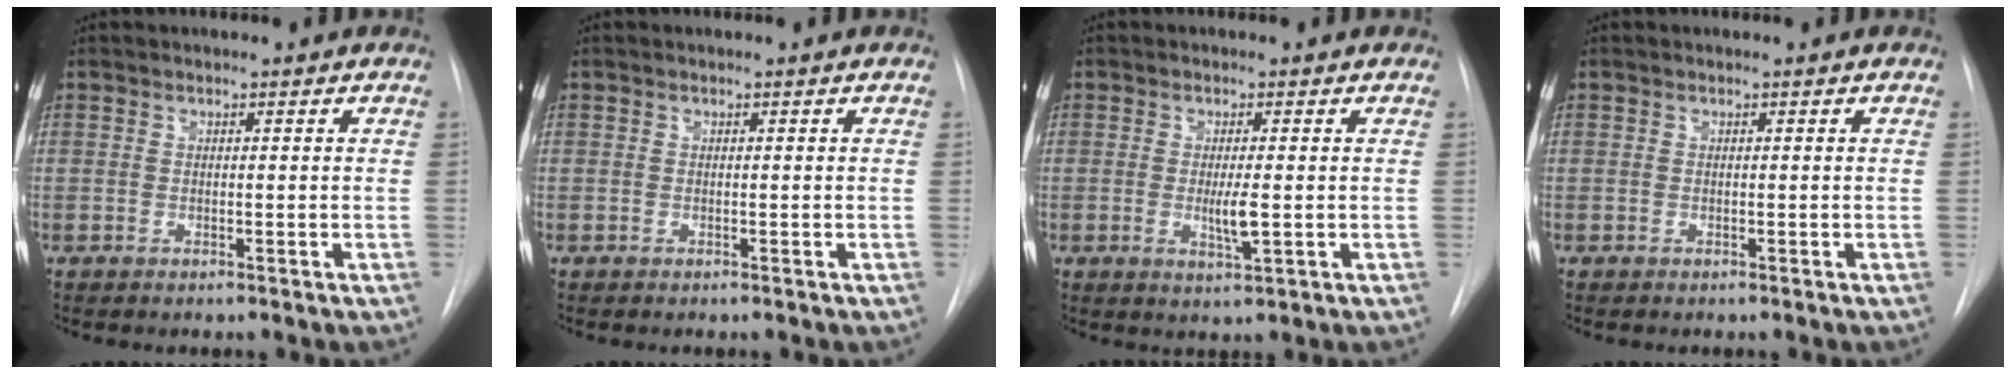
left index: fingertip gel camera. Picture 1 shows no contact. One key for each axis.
{"total": 0.0}
{"total": 3.3, "fx": -0.3, "fy": 0.5, "fz": 3.3, "tx": -0.059, "ty": -0.006, "tz": -0.004}
{"total": 0.0}